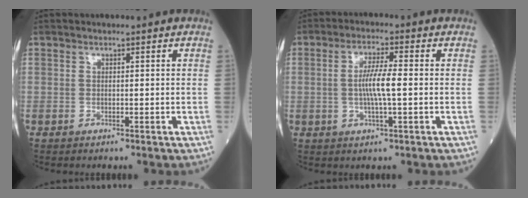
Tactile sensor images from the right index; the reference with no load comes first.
{"total": 5.6, "force": [-0.2, 0.3, 5.6], "torque": [-0.108, 0.001, -0.007]}